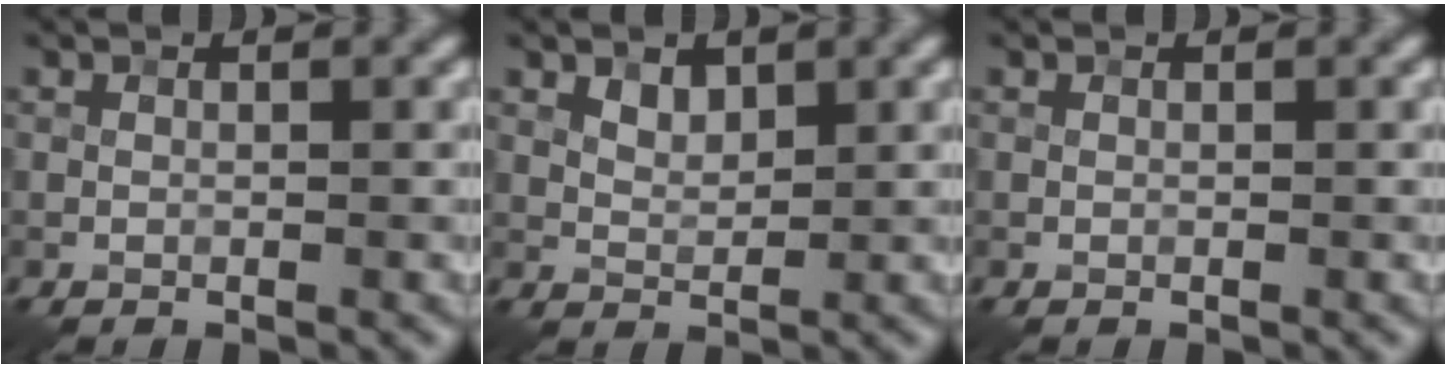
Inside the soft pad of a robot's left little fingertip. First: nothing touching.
{"total": 1.6, "force": [1.0, 0.9, 0.9], "torque": [-0.016, -0.001, 0.023]}
{"total": 0.0}